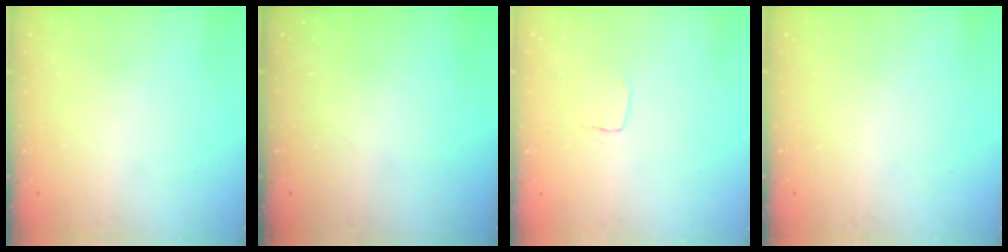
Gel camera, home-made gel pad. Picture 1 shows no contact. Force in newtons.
{"total": 0.0}
{"total": 3.8, "press": 3.8, "slide": 0.1}
{"total": 0.0}